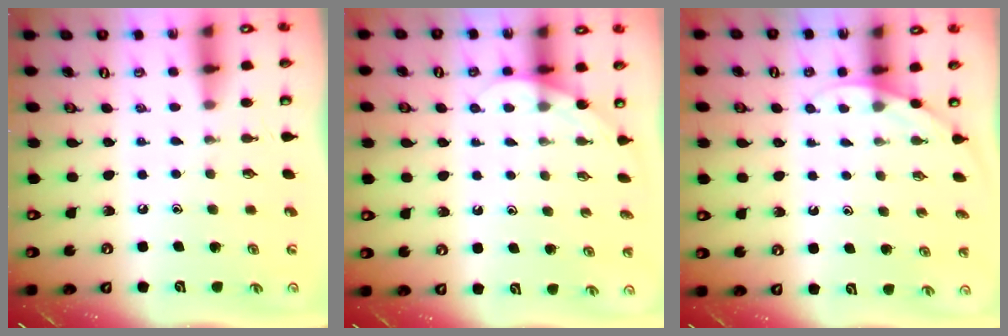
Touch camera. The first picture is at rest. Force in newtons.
{"total": 3.3, "press": 3.3, "slide": 0.2}
{"total": 2.6, "press": 2.6, "slide": 0.1}